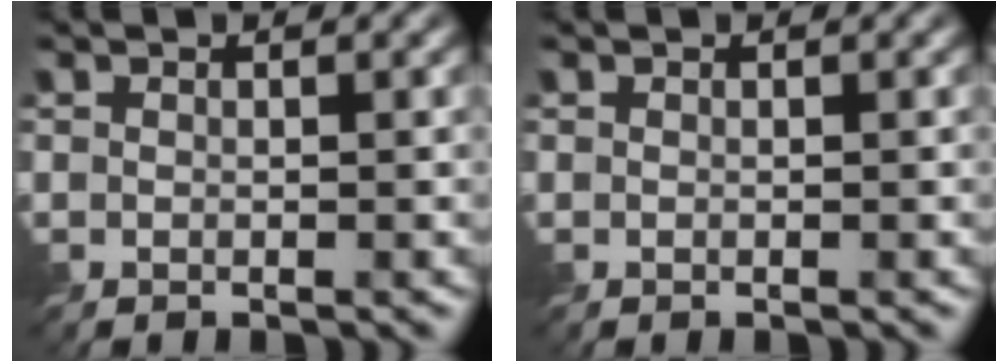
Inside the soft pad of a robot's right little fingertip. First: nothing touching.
{"total": 0.0}